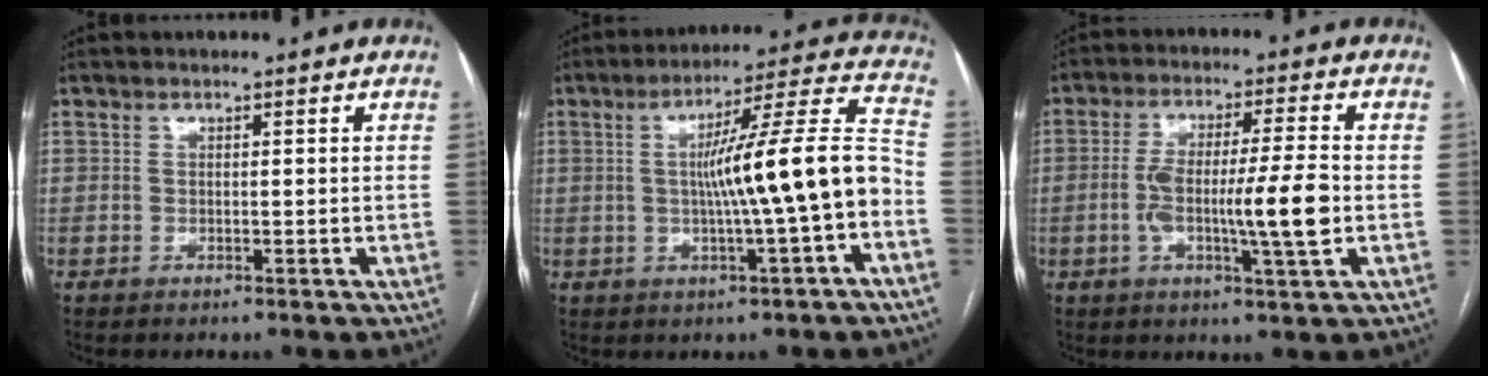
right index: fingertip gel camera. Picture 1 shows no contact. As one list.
[{"total": 14.2, "force": [-2.1, -0.3, 14.0], "torque": [-0.210, 0.022, -0.035]}, {"total": 11.3, "force": [-1.9, 0.6, 11.1], "torque": [-0.199, 0.002, -0.035]}]